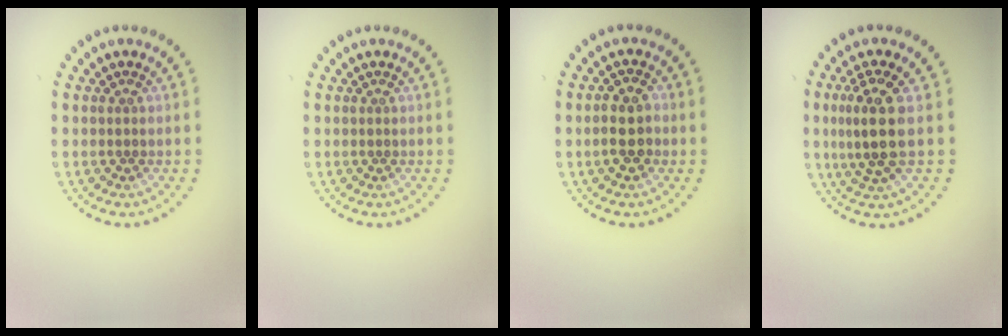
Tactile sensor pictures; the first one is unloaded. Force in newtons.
{"total": 0.0}
{"total": 2.8, "press": 2.8, "slide": 0.6}
{"total": 3.9, "press": 3.4, "slide": 1.9}